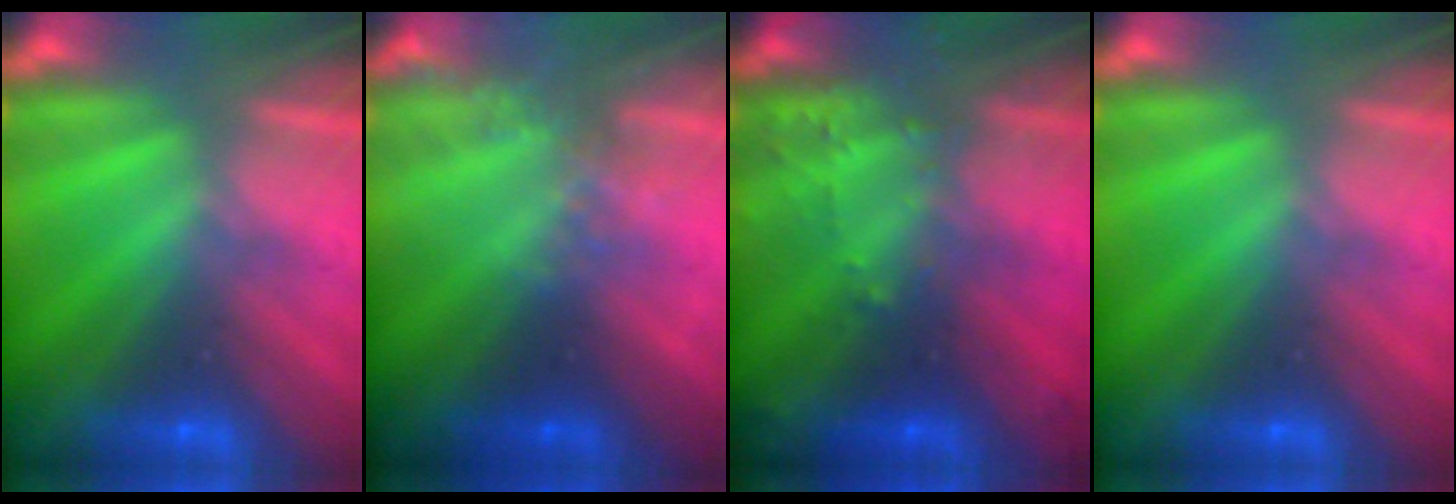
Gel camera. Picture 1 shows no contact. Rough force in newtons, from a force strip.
{"total": 2.4}
{"total": 3.0}
{"total": 0.0}